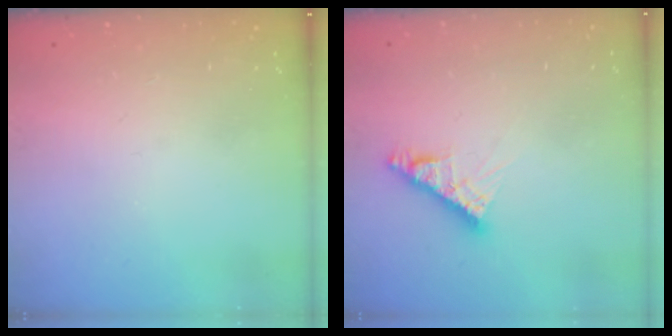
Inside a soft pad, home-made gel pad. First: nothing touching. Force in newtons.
{"total": 8.5, "press": 8.5, "slide": 0.7}